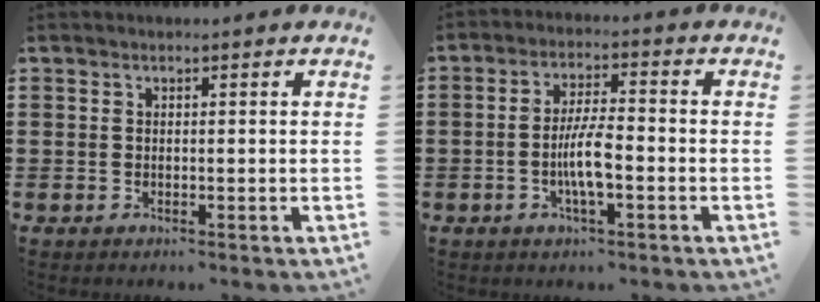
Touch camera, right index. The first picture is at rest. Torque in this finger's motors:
{"motor_torque": [1.36, -0.32, 0.60, 0.18]}